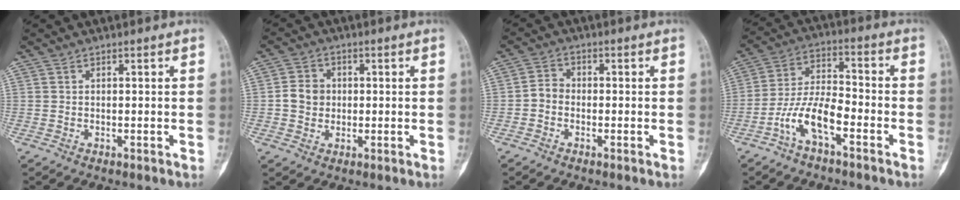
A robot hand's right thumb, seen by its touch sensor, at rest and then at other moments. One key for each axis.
{"total": 5.0, "fx": 0.0, "fy": 4.4, "fz": 2.2, "tx": -0.023, "ty": 0.008, "tz": -0.004}
{"total": 3.0, "fx": -1.0, "fy": 2.4, "fz": 1.5, "tx": -0.017, "ty": 0.011, "tz": -0.028}
{"total": 9.7, "fx": -4.9, "fy": 3.7, "fz": 7.5, "tx": -0.149, "ty": 0.048, "tz": -0.097}